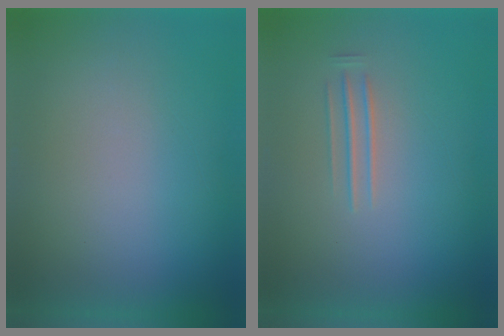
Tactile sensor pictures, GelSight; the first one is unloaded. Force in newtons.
{"total": 1.6}